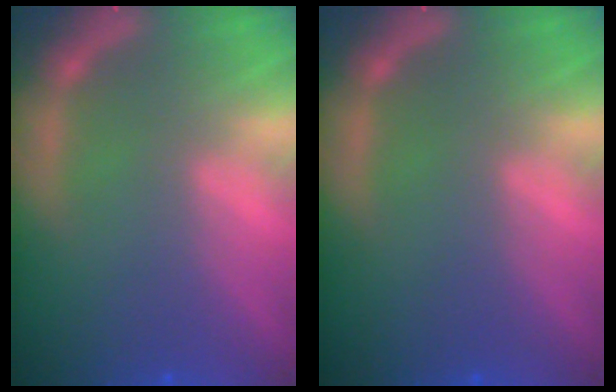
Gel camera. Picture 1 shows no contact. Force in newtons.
{"total": 0.0}